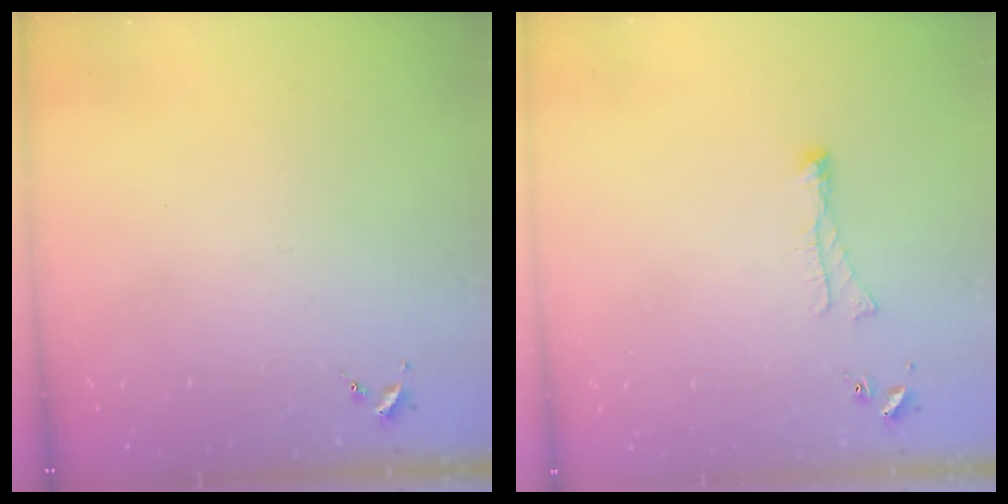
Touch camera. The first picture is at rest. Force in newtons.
{"total": 3.8, "press": 3.8, "slide": 0.6}